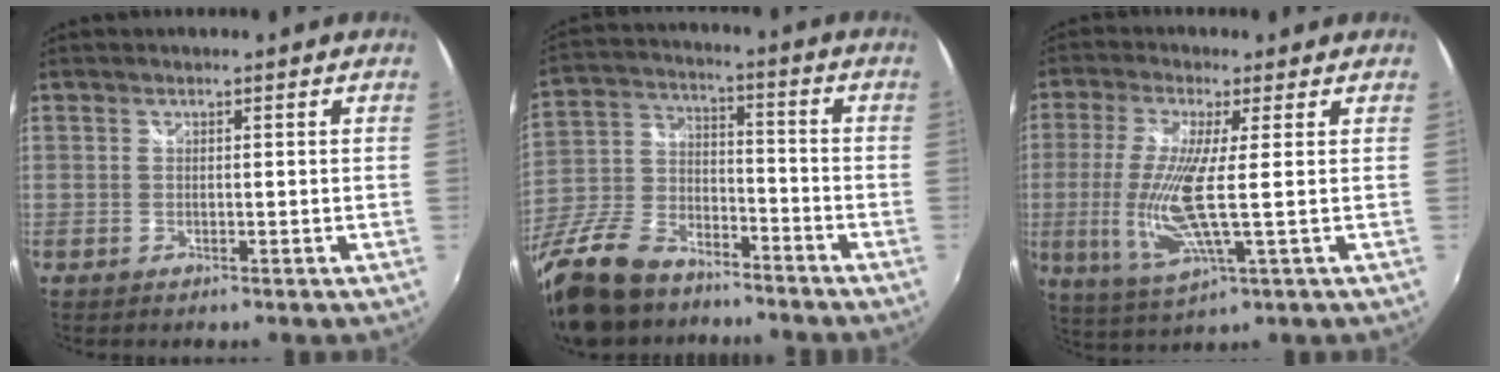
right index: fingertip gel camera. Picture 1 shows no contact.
{"total": 23.6, "force": [-17.2, 11.4, 11.5], "torque": [-0.281, -0.005, -0.298]}
{"total": 11.1, "force": [-0.4, 0.9, 11.1], "torque": [-0.230, -0.013, 0.000]}